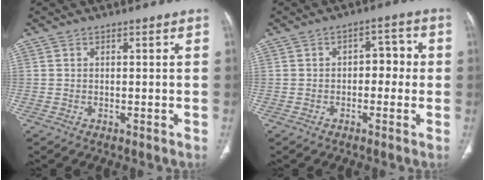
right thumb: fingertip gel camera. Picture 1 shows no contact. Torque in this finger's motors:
{"motor_torque": [0.19, -0.05, 0.14, 0.53, 0.05]}